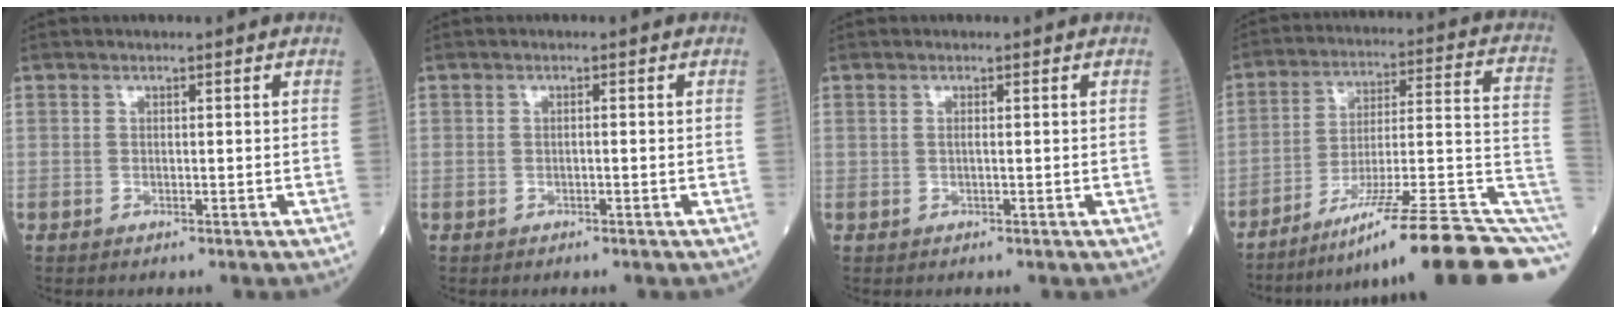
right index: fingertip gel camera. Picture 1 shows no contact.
{"total": 0.6, "force": [-0.2, 0.2, 0.6], "torque": [-0.013, 0.007, -0.001]}
{"total": 0.6, "force": [0.0, 0.0, 0.6], "torque": [-0.014, 0.000, -0.001]}
{"total": 21.5, "force": [-12.2, 1.7, 17.7], "torque": [-0.178, 0.023, -0.187]}